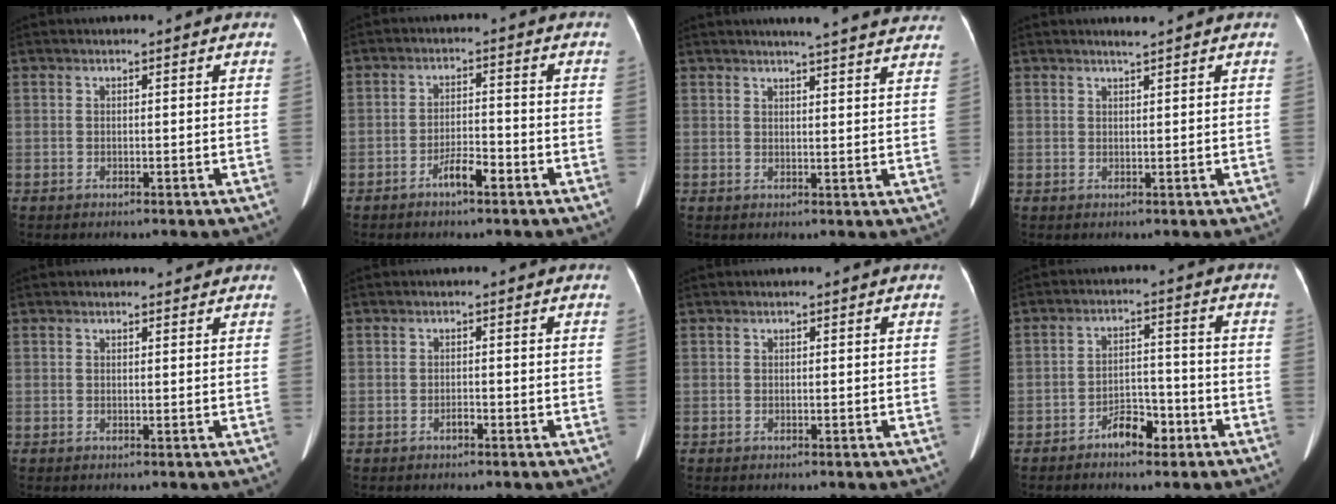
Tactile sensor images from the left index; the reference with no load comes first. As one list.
[{"total": 3.9, "force": [-2.6, 0.8, 2.8], "torque": [-0.054, 0.002, -0.046]}, {"total": 15.0, "force": [13.7, 1.2, 5.9], "torque": [-0.064, -0.009, 0.149]}, {"total": 0.9, "force": [0.8, -0.3, 0.4], "torque": [-0.014, -0.004, 0.018]}, {"total": 1.2, "force": [1.1, 0.4, 0.0], "torque": [-0.007, 0.000, 0.013]}, {"total": 0.9, "force": [-0.7, 0.3, 0.5], "torque": [-0.010, 0.001, -0.010]}, {"total": 0.0}, {"total": 5.2, "force": [-3.4, 2.4, 3.0], "torque": [-0.054, 0.016, -0.053]}]